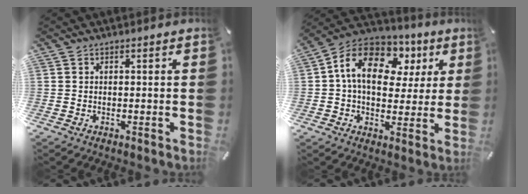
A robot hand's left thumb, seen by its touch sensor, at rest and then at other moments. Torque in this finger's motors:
{"motor_torque": [0.39, 1.00, 1.52, -1.25, 0.47]}